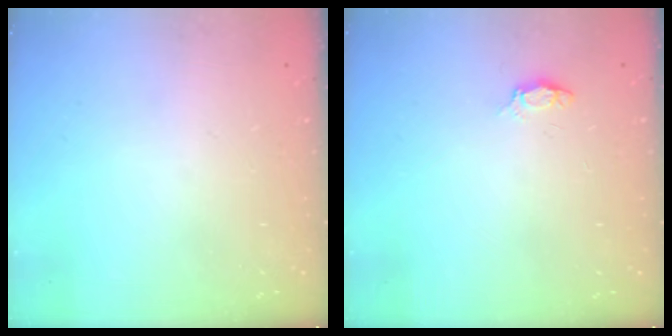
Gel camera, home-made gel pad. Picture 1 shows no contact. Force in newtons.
{"total": 3.2, "press": 3.2, "slide": 0.4}